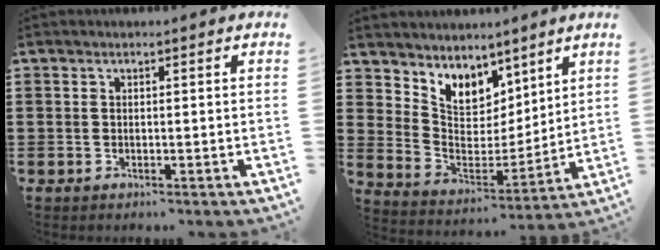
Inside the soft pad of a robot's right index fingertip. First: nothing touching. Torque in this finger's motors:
{"motor_torque": [0.73, 0.77, 0.22, 0.09]}